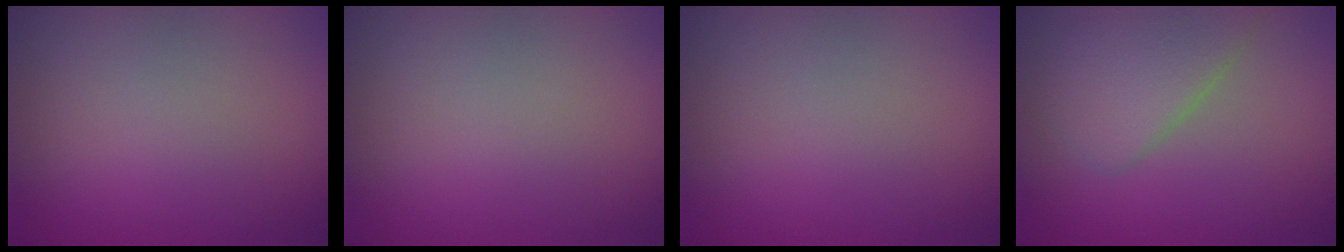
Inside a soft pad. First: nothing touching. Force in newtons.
{"total": 0.0}
{"total": 0.0}
{"total": 4.2, "press": 4.2, "slide": 0.1}